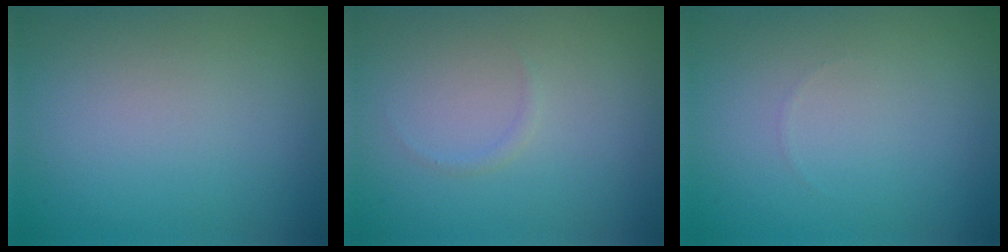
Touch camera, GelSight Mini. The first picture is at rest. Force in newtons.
{"total": 0.5, "press": 0.5, "slide": 0.0}
{"total": 0.0}